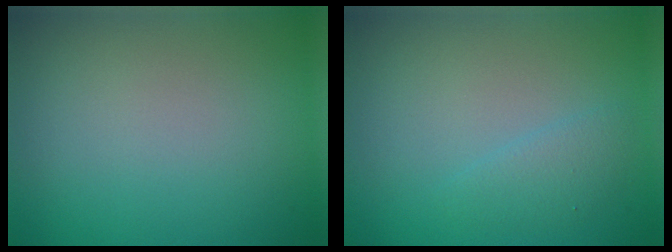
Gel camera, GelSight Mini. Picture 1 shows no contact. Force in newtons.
{"total": 1.5, "press": 1.5, "slide": 0.1}